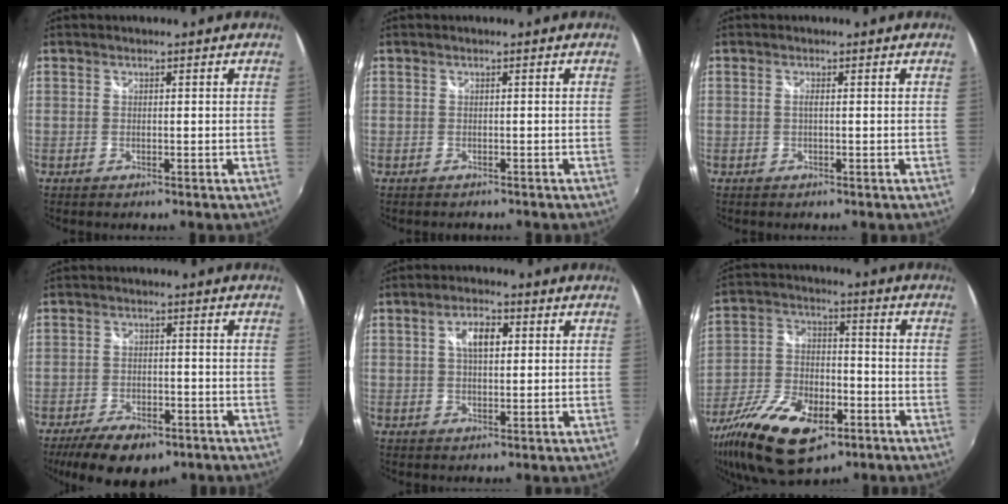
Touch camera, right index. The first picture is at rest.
{"total": 1.3, "force": [-1.1, 0.7, 0.2], "torque": [-0.007, -0.003, -0.014]}
{"total": 0.8, "force": [-0.2, -0.1, 0.8], "torque": [-0.014, 0.003, -0.004]}
{"total": 11.7, "force": [-8.0, 5.3, 6.6], "torque": [-0.152, -0.019, -0.121]}
{"total": 5.2, "force": [1.3, 2.5, 4.3], "torque": [-0.076, 0.013, 0.022]}
{"total": 19.7, "force": [-10.6, 9.4, 13.6], "torque": [-0.290, -0.040, -0.184]}